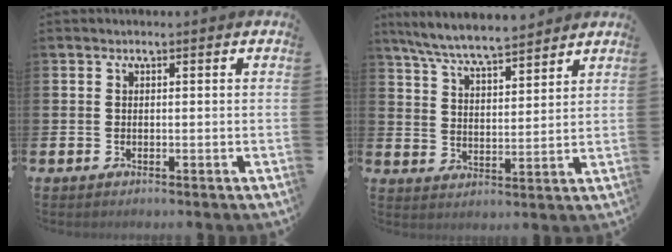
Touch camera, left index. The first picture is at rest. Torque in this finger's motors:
{"motor_torque": [0.40, -0.26, 0.92, 0.15]}